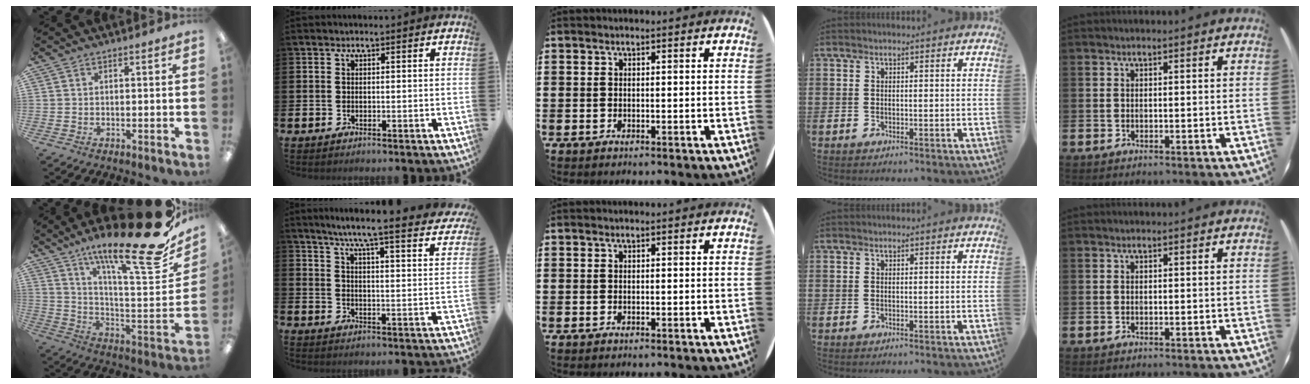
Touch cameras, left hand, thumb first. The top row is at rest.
{"thumb": {"total": 24.8, "force": [17.3, 4.9, 17.1], "torque": [-0.255, -0.127, 0.274]}, "index": {"total": 6.2, "force": [5.3, -0.1, 3.2], "torque": [-0.079, -0.044, 0.082]}}